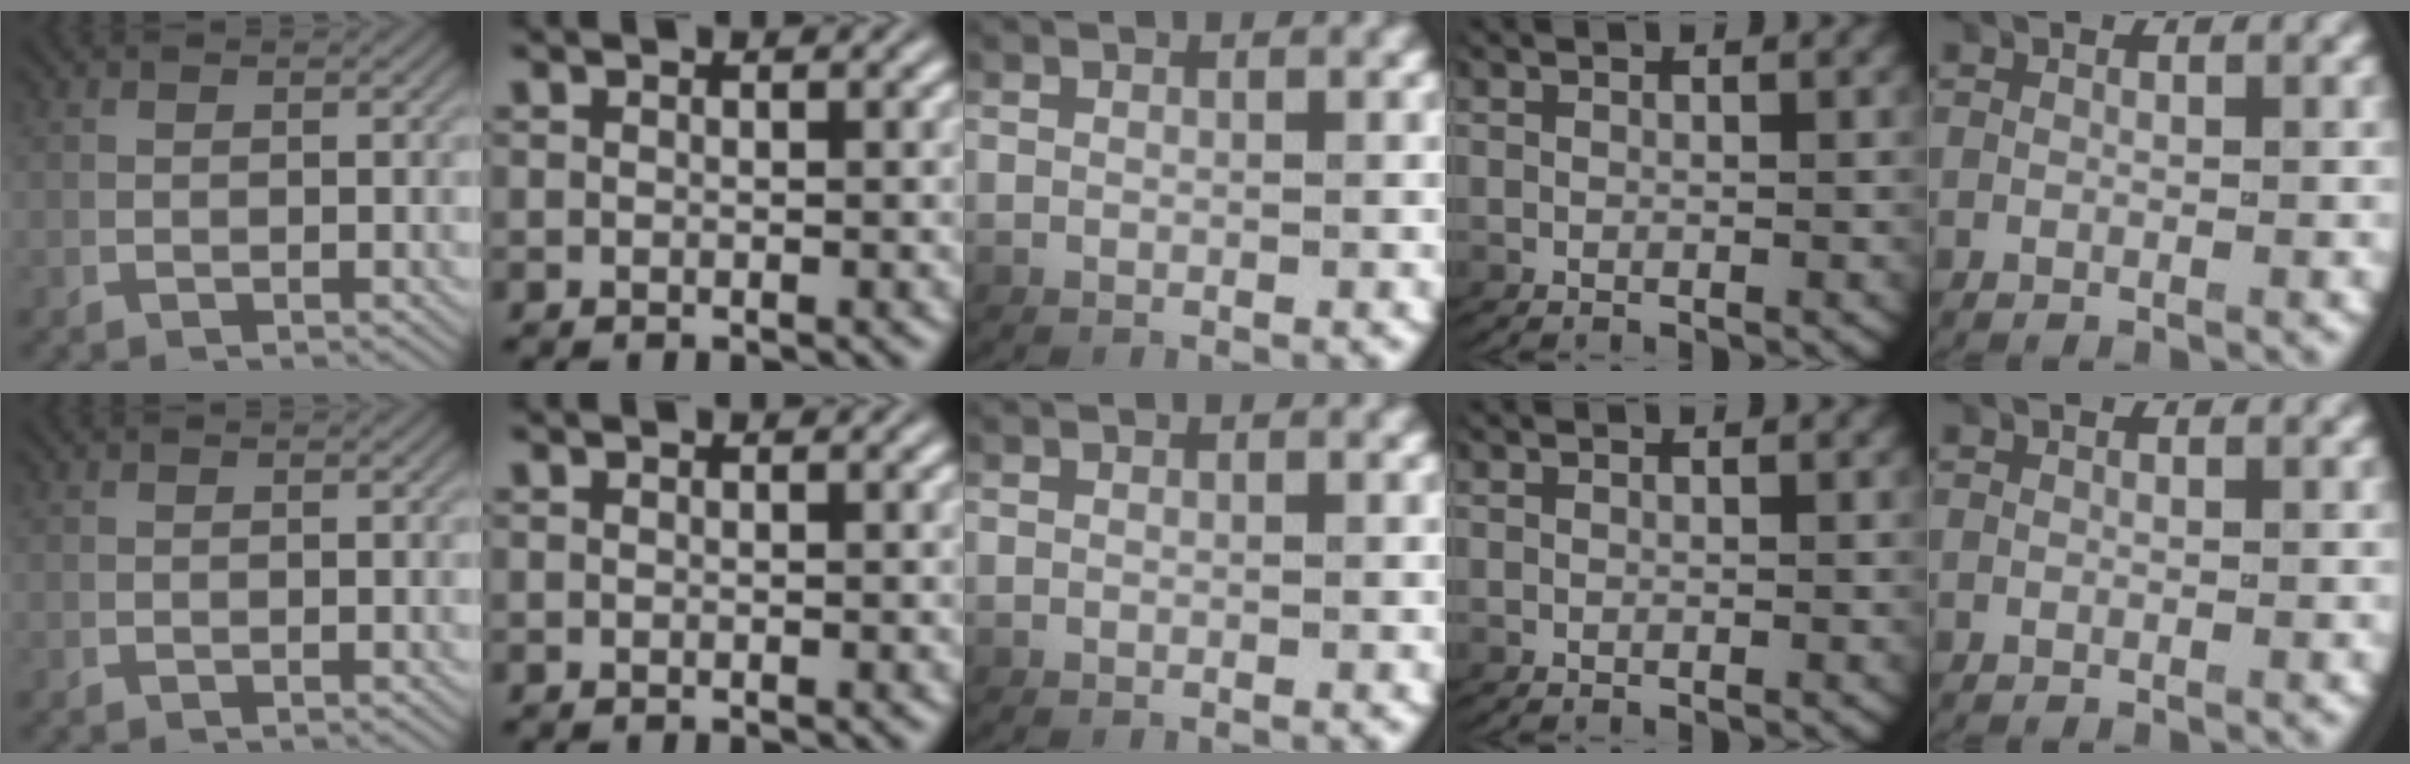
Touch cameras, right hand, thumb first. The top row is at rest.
{}